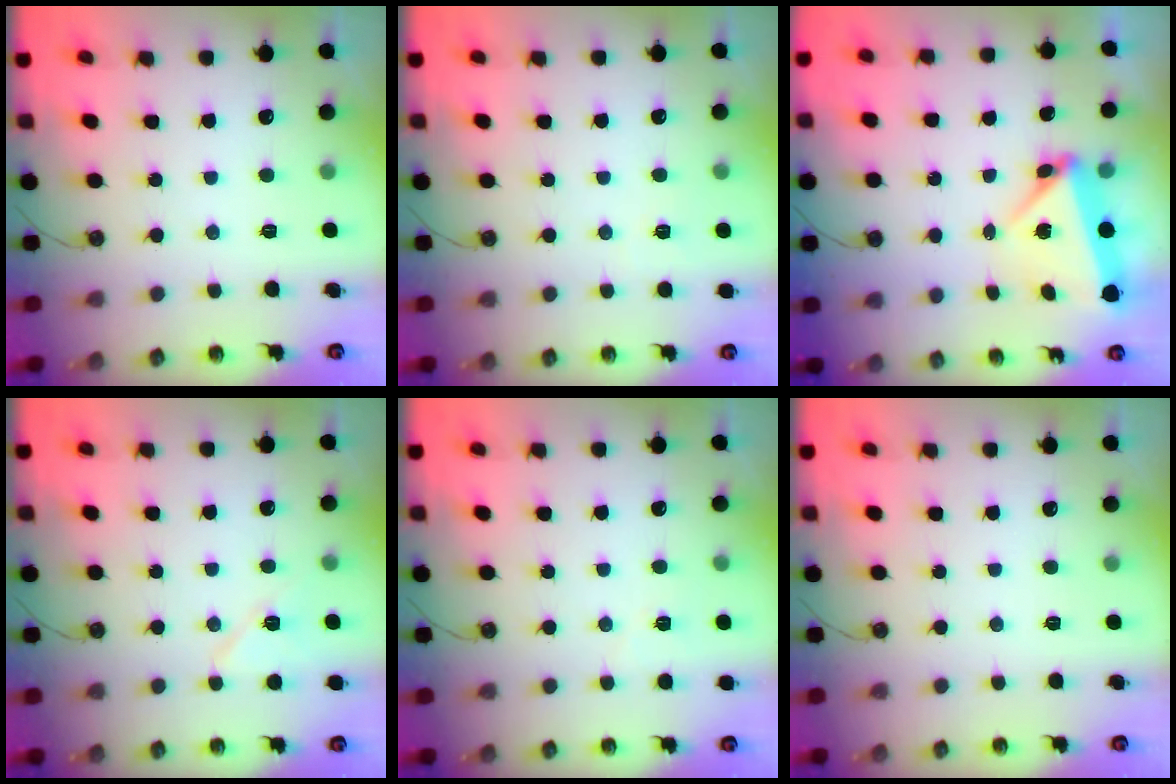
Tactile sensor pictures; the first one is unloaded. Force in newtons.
{"total": 2.8, "press": 2.7, "slide": 0.9}
{"total": 8.3, "press": 4.7, "slide": 6.8}
{"total": 7.9, "press": 7.8, "slide": 1.1}
{"total": 5.0, "press": 4.2, "slide": 2.6}
{"total": 0.0}